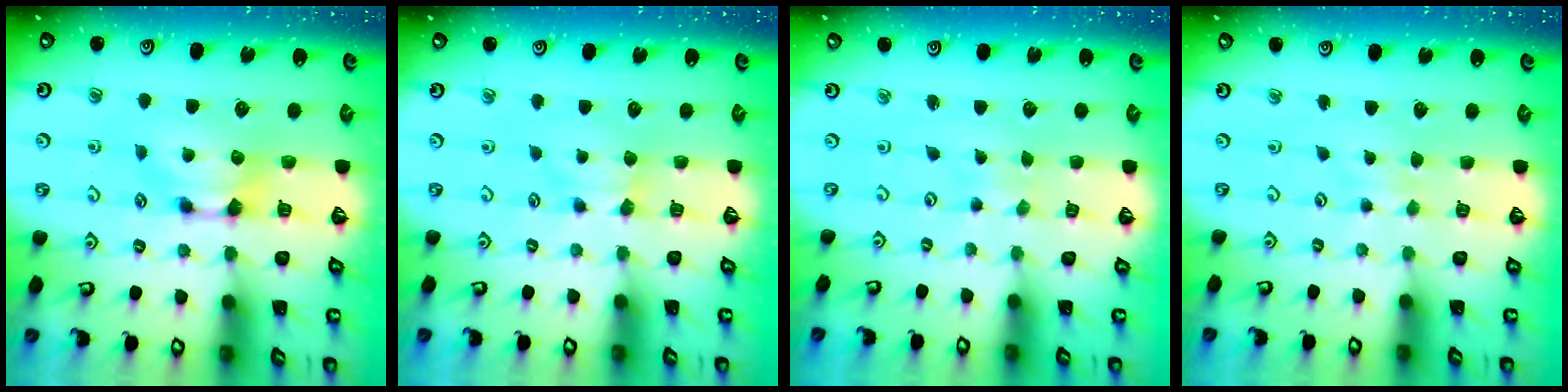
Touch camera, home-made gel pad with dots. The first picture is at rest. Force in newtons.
{"total": 1.9, "press": 1.8, "slide": 0.6}
{"total": 5.3, "press": 5.2, "slide": 0.2}
{"total": 3.3, "press": 3.2, "slide": 0.5}